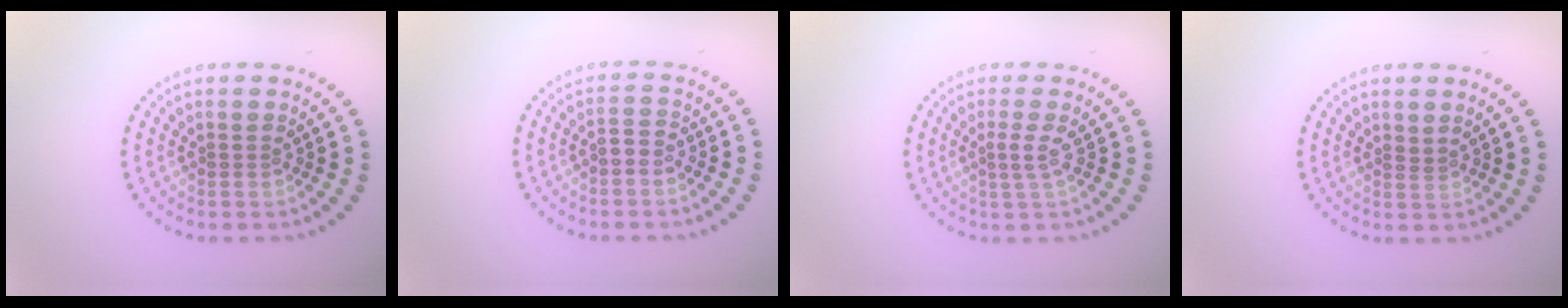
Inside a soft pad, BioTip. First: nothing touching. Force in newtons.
{"total": 1.4, "press": 1.1, "slide": 0.9}
{"total": 1.5, "press": 1.0, "slide": 1.2}
{"total": 0.6, "press": 0.3, "slide": 0.5}